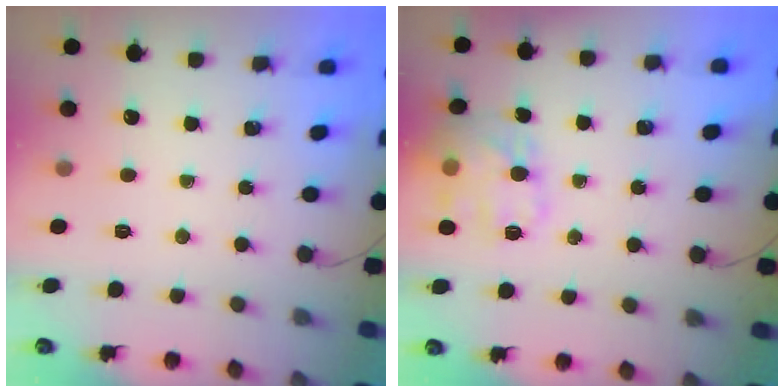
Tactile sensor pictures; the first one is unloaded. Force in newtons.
{"total": 15.4, "press": 15.4, "slide": 0.9}